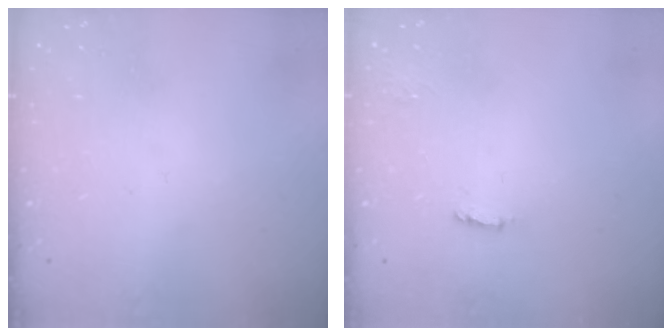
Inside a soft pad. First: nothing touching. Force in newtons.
{"total": 2.2, "press": 2.2, "slide": 0.1}